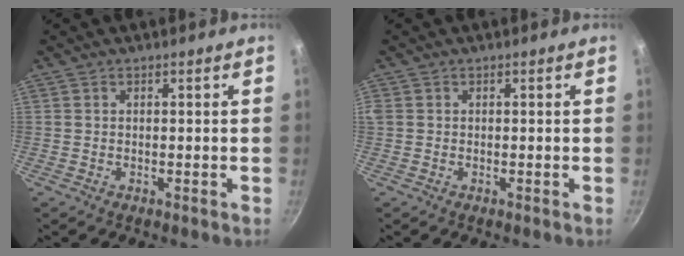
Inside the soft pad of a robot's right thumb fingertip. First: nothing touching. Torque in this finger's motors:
{"motor_torque": [0.02, 0.20, 0.35, 0.02, 0.00]}